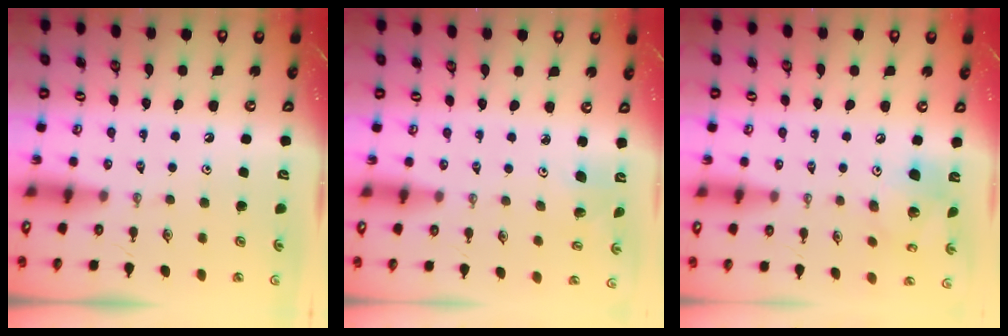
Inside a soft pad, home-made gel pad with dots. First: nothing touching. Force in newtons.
{"total": 3.1, "press": 2.8, "slide": 1.3}
{"total": 15.1, "press": 14.8, "slide": 2.8}